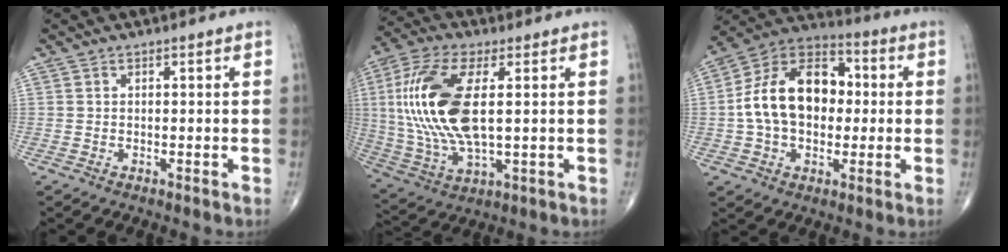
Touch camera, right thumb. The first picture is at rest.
{"total": 19.0, "force": [2.5, 8.0, 17.0], "torque": [-0.376, -0.007, 0.050]}
{"total": 17.6, "force": [0.4, 12.0, 13.0], "torque": [-0.197, 0.033, -0.003]}